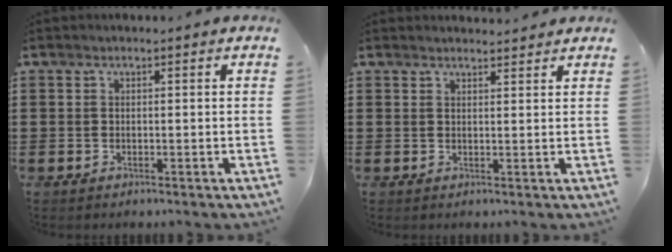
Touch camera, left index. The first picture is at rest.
{"total": 1.7, "force": [1.7, 0.2, 0.1], "torque": [-0.006, 0.001, 0.034]}